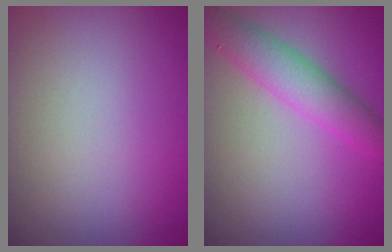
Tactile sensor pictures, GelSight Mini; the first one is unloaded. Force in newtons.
{"total": 4.1, "press": 4.1, "slide": 0.1}